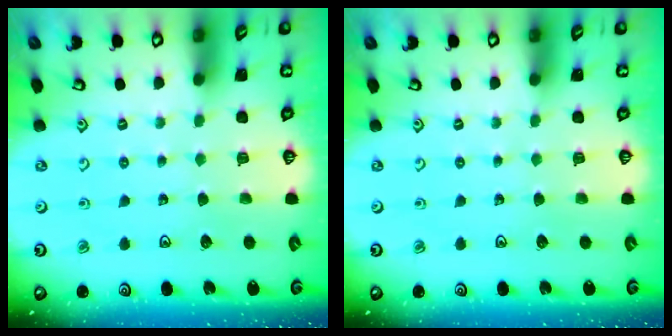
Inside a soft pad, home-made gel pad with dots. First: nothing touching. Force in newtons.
{"total": 0.0}